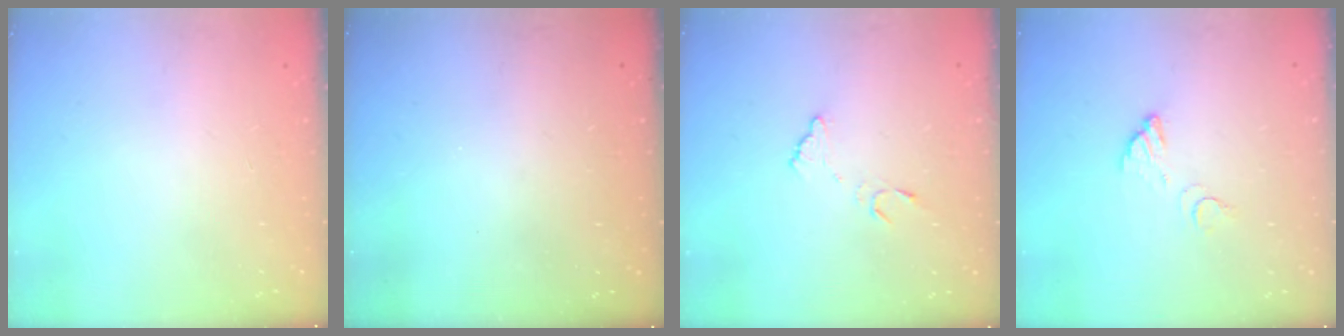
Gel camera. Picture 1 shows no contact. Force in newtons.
{"total": 3.2, "press": 3.2, "slide": 0.1}
{"total": 7.2, "press": 7.1, "slide": 0.5}
{"total": 3.6, "press": 3.6, "slide": 0.3}